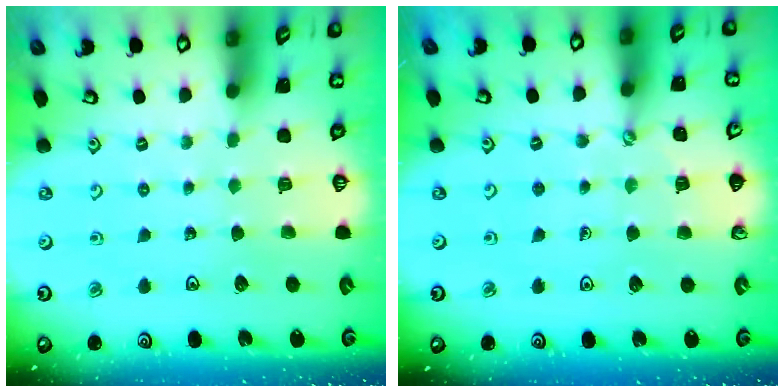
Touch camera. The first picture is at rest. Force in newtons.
{"total": 2.7, "press": 2.7, "slide": 0.4}